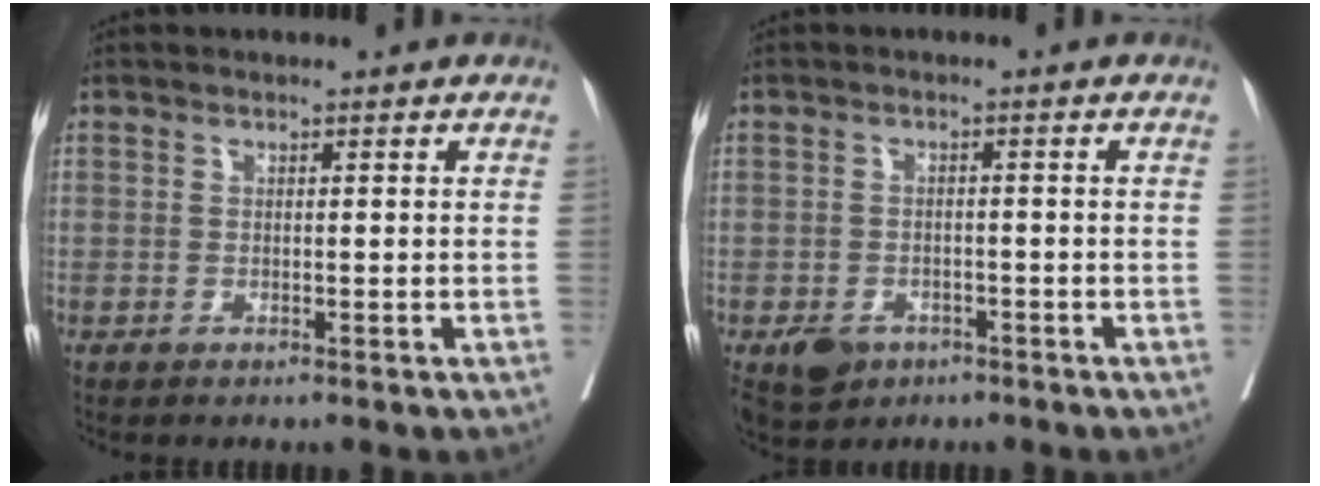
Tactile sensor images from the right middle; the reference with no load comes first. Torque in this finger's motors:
{"motor_torque": [0.53, -0.46, 0.01, 0.01]}